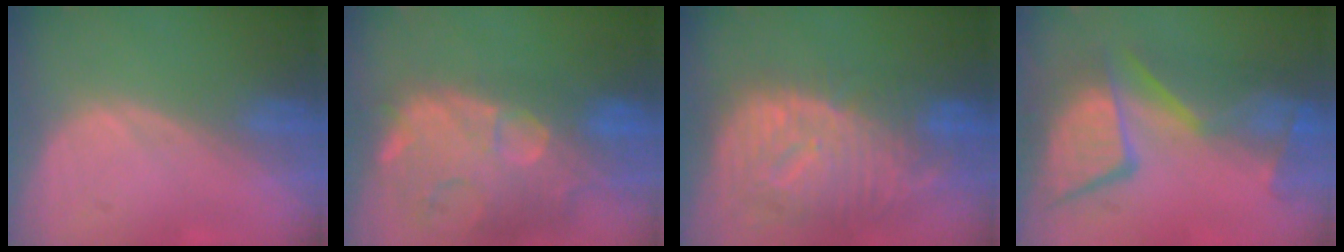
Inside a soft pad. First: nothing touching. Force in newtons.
{"total": 14.8, "press": 11.8, "slide": 8.9}
{"total": 12.5, "press": 10.9, "slide": 6.2}
{"total": 11.3, "press": 10.5, "slide": 4.2}